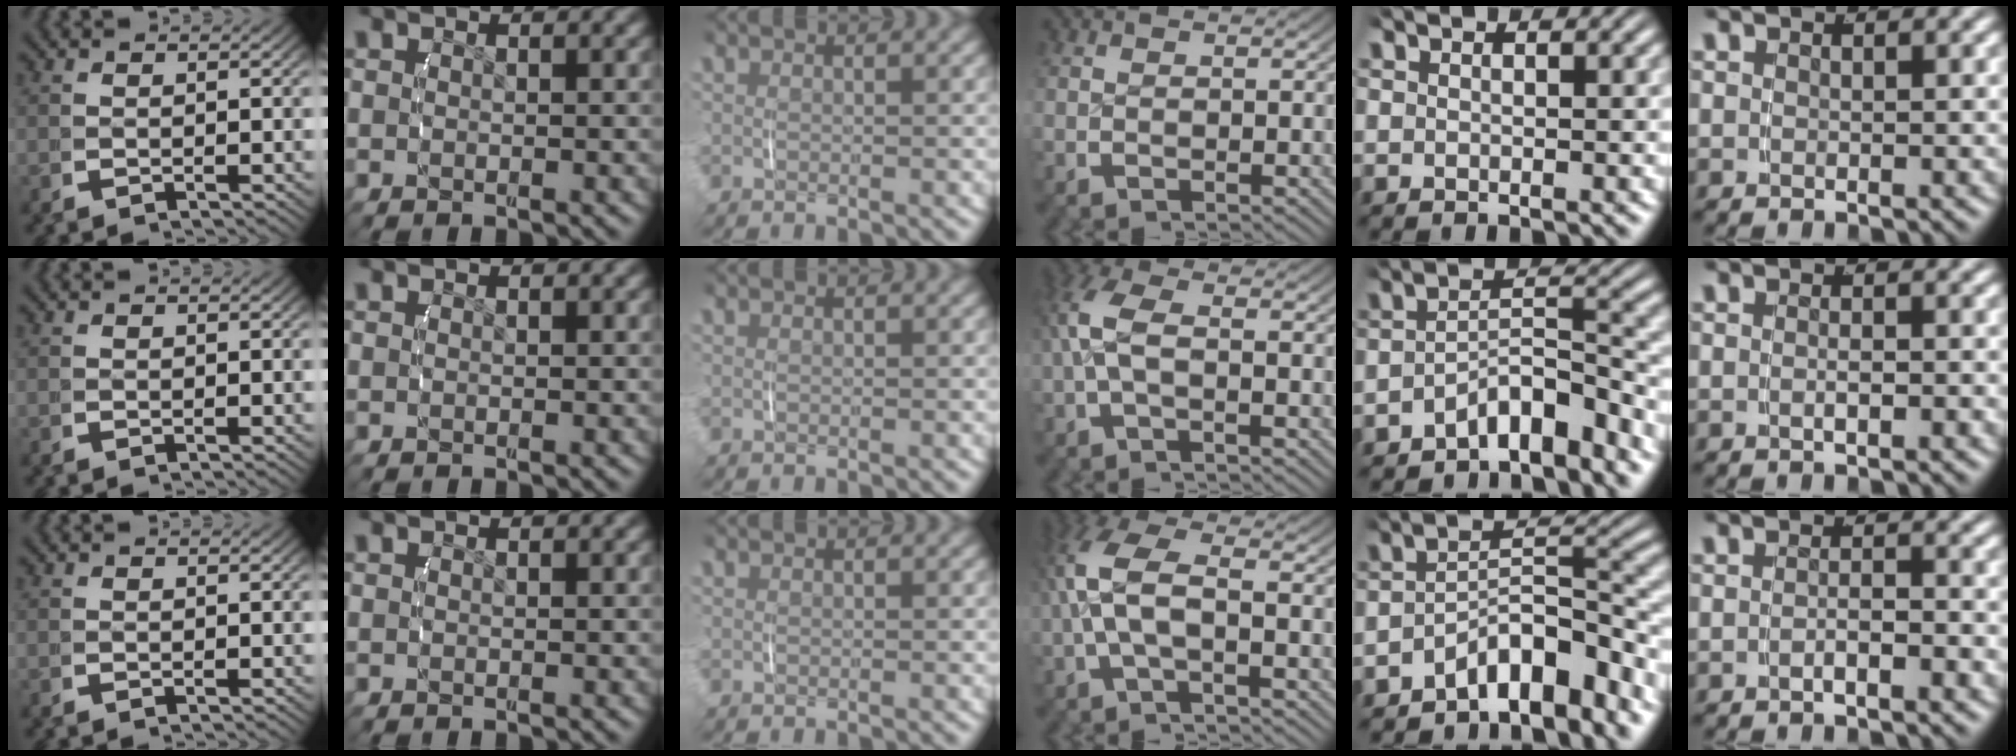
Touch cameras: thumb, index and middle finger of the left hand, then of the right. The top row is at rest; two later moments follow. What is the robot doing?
{"motion": "lift_and_place", "object": "toothpaste"}